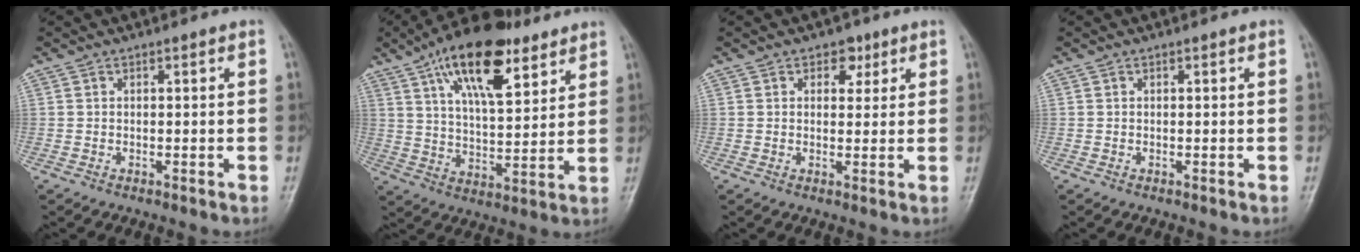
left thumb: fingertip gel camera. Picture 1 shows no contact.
{"total": 18.3, "force": [10.0, 7.7, 13.3], "torque": [-0.188, -0.031, 0.168]}
{"total": 3.4, "force": [1.7, 2.5, 1.6], "torque": [0.006, -0.005, 0.020]}
{"total": 0.0}